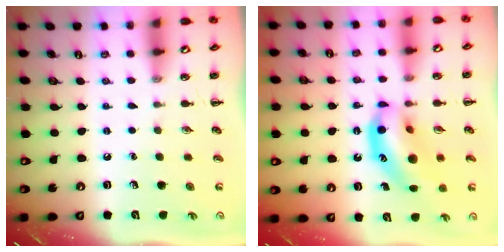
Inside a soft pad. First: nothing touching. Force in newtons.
{"total": 13.8, "press": 13.4, "slide": 3.3}